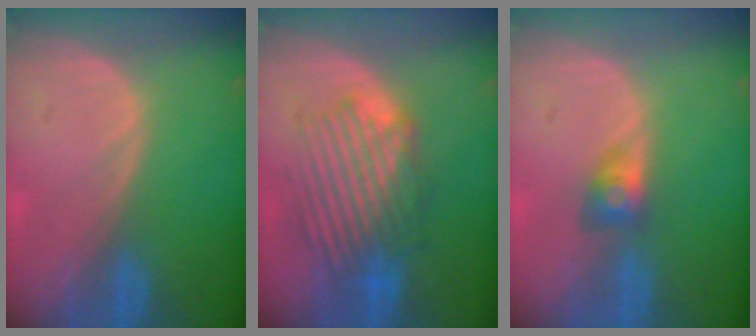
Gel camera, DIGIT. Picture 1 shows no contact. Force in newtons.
{"total": 8.4, "press": 8.0, "slide": 2.5}
{"total": 3.1, "press": 2.7, "slide": 1.5}